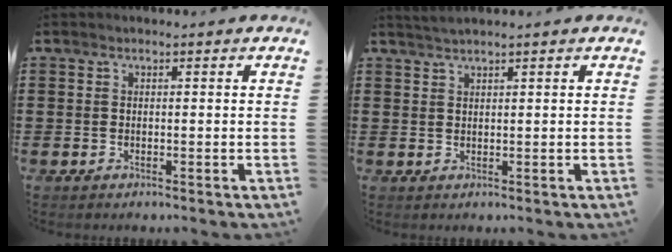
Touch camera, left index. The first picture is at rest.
{"total": 1.3, "force": [1.2, -0.2, 0.6], "torque": [-0.012, 0.000, 0.023]}